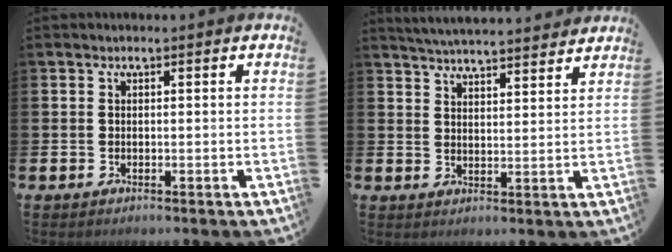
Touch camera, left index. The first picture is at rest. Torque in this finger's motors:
{"motor_torque": [0.98, -1.16, 0.31, 0.14]}